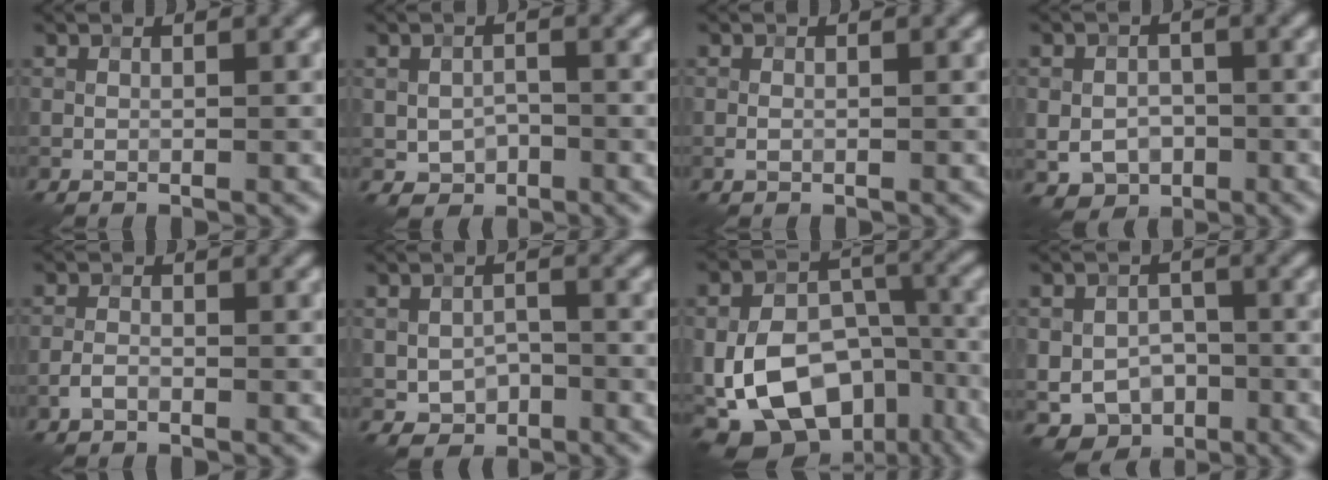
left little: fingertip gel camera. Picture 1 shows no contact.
{"total": 2.1, "force": [-0.8, 1.5, 1.2], "torque": [-0.023, -0.001, -0.013]}
{"total": 0.6, "force": [-0.2, 0.4, 0.5], "torque": [-0.011, 0.000, -0.004]}
{"total": 3.8, "force": [-1.0, 3.0, 2.1], "torque": [-0.040, -0.005, -0.018]}
{"total": 1.4, "force": [-0.9, 0.7, 0.8], "torque": [-0.017, 0.004, -0.021]}
{"total": 2.7, "force": [-1.0, 1.9, 1.6], "torque": [-0.029, -0.002, -0.016]}
{"total": 15.2, "force": [-5.8, 10.4, 9.6], "torque": [-0.180, -0.019, -0.086]}
{"total": 5.9, "force": [-2.0, 4.6, 3.1], "torque": [-0.049, -0.009, -0.031]}